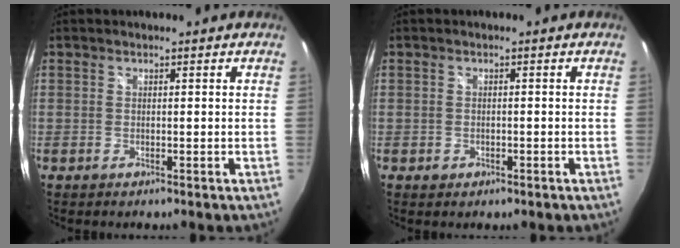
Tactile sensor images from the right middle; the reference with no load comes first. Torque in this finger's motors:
{"motor_torque": [-0.07, 0.01, -0.01, -0.01]}